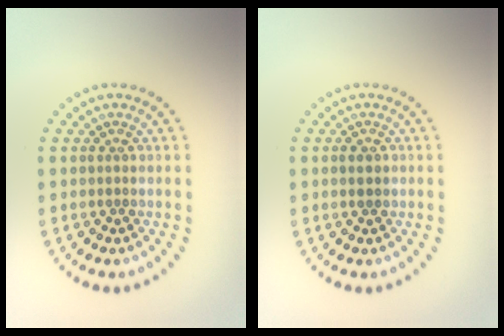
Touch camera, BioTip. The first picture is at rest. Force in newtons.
{"total": 1.3, "press": 1.3, "slide": 0.2}